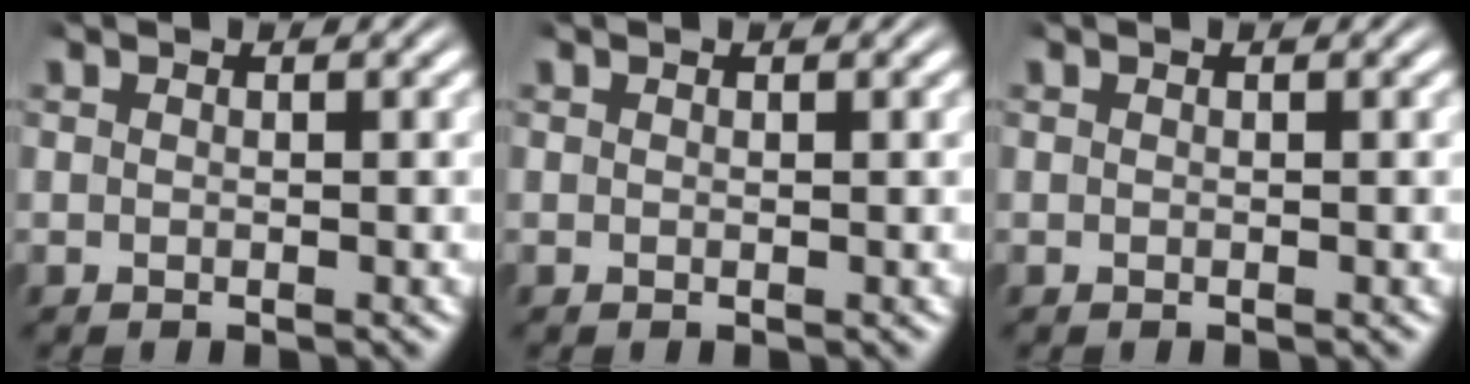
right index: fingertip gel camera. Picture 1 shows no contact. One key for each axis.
{"total": 0.0}
{"total": 0.0}